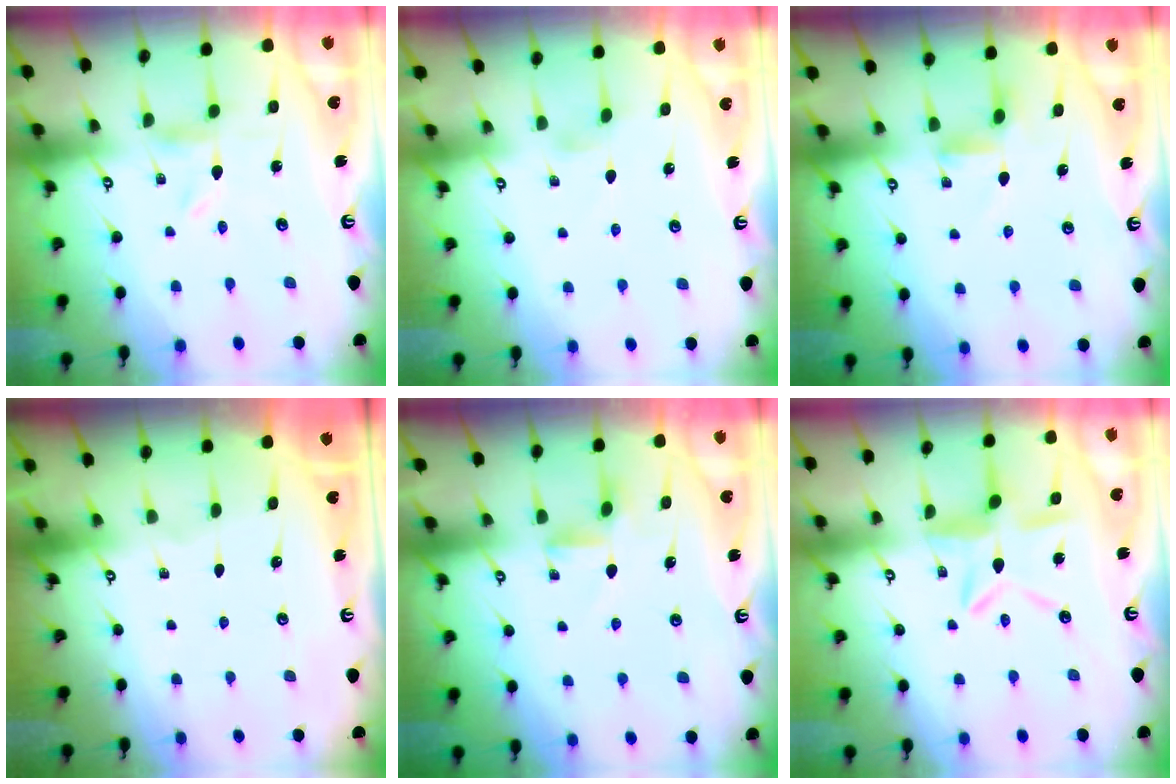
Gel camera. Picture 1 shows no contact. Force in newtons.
{"total": 0.0}
{"total": 3.0, "press": 2.9, "slide": 0.5}
{"total": 0.0}
{"total": 2.3, "press": 2.3, "slide": 0.5}
{"total": 9.6, "press": 9.5, "slide": 0.9}